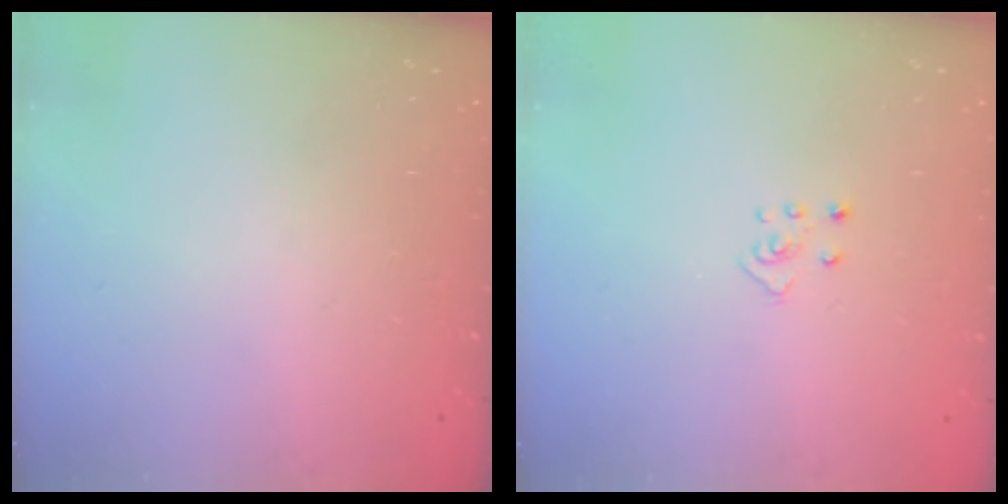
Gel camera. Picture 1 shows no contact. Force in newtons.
{"total": 3.7, "press": 3.7, "slide": 0.3}